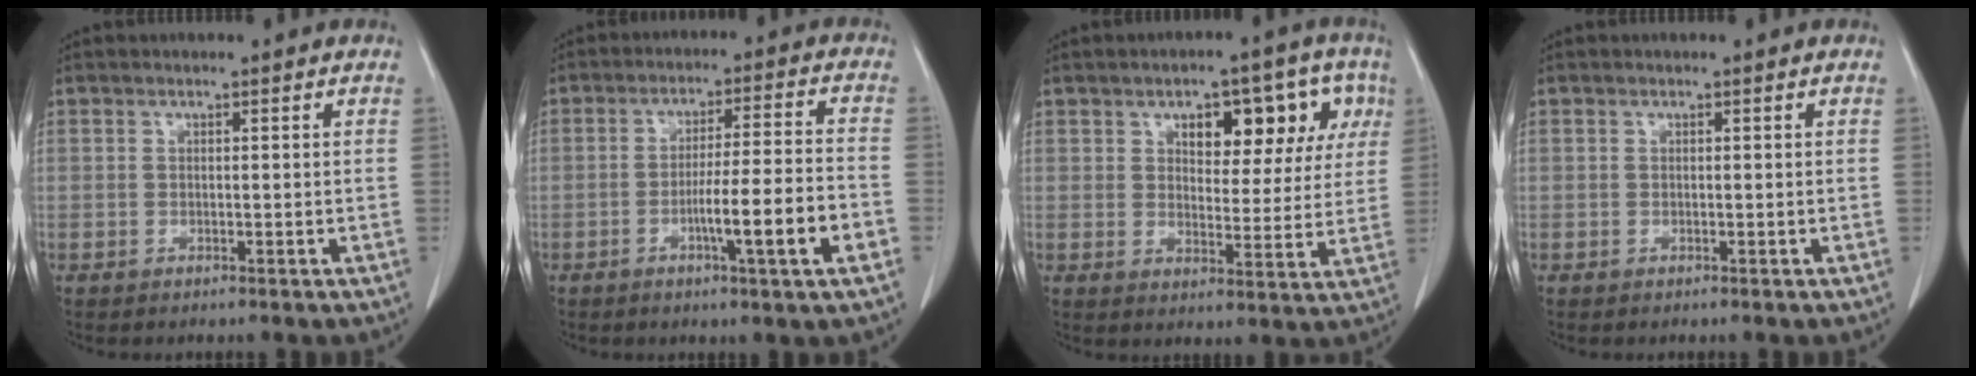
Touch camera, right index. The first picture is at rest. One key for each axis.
{"total": 10.4, "fx": -3.8, "fy": -0.3, "fz": 9.7, "tx": -0.153, "ty": -0.002, "tz": -0.061}
{"total": 10.9, "fx": 4.8, "fy": 5.2, "fz": 8.2, "tx": -0.094, "ty": 0.028, "tz": 0.066}
{"total": 0.0}